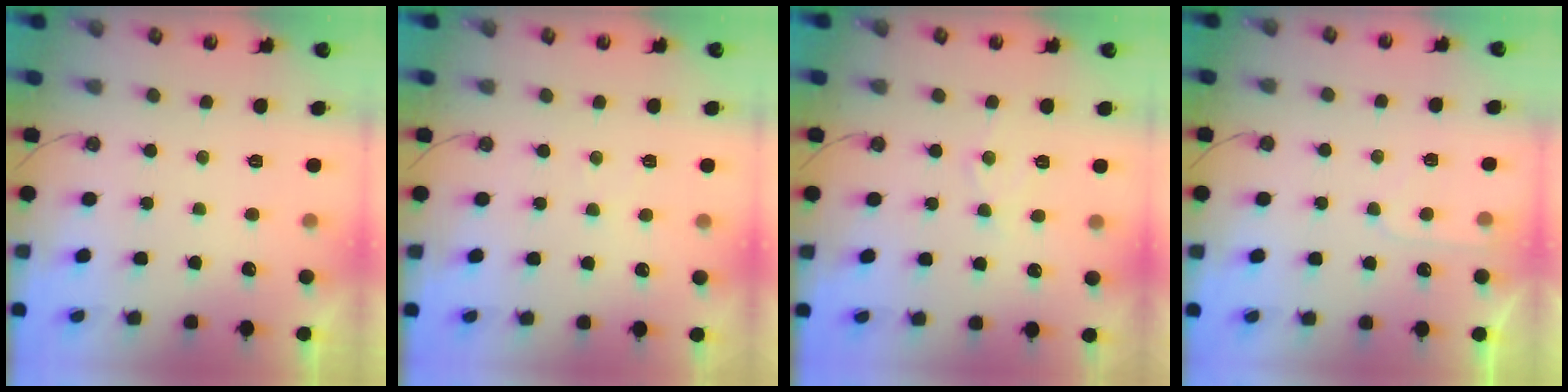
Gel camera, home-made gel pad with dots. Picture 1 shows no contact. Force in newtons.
{"total": 2.7, "press": 2.6, "slide": 0.5}
{"total": 7.2, "press": 7.2, "slide": 0.6}
{"total": 5.3, "press": 5.2, "slide": 0.6}